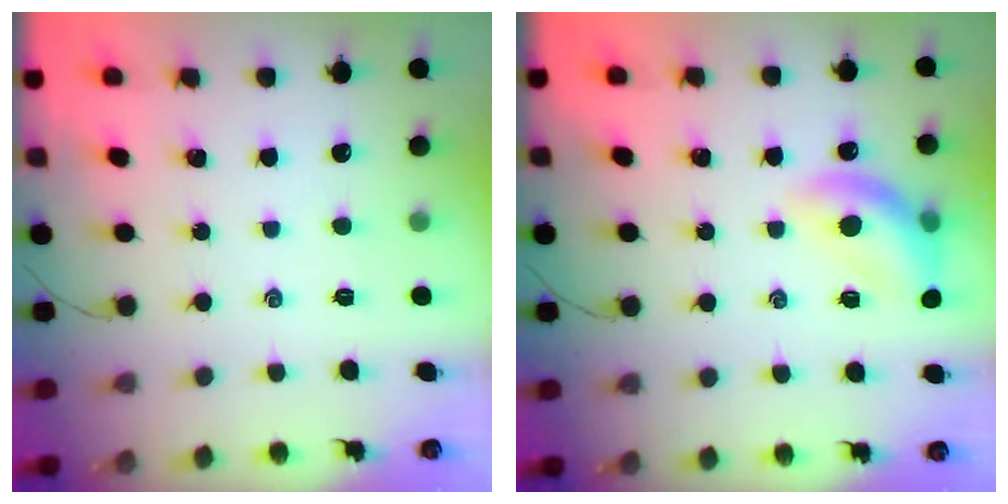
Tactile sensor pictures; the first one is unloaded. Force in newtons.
{"total": 14.4, "press": 14.1, "slide": 3.0}